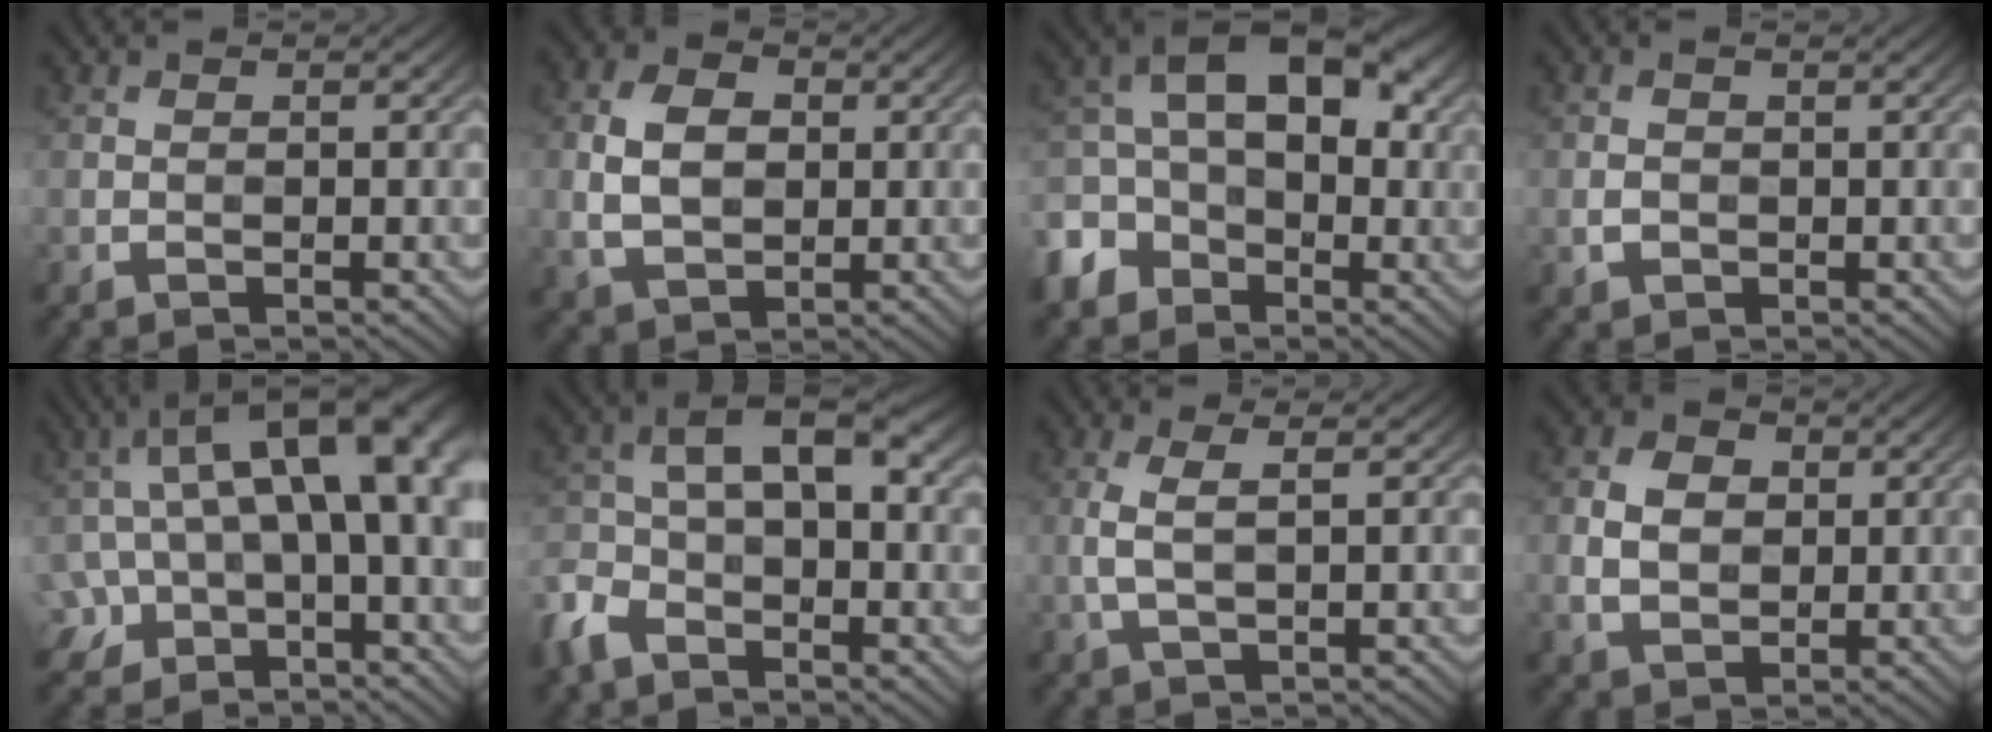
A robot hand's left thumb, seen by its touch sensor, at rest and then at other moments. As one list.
[{"total": 6.4, "force": [0.5, 4.4, 4.6], "torque": [-0.102, 0.001, 0.008]}, {"total": 11.7, "force": [-3.5, 8.3, 7.5], "torque": [-0.136, -0.010, -0.082]}, {"total": 1.8, "force": [-0.1, 1.3, 1.3], "torque": [-0.032, -0.001, -0.001]}, {"total": 16.1, "force": [0.9, 8.8, 13.5], "torque": [-0.224, 0.009, 0.017]}, {"total": 9.2, "force": [-3.0, 5.2, 7.0], "torque": [-0.149, -0.004, -0.077]}, {"total": 3.4, "force": [0.6, 1.0, 3.2], "torque": [-0.078, 0.005, 0.012]}, {"total": 5.0, "force": [0.5, 3.8, 3.3], "torque": [-0.072, 0.001, 0.007]}]